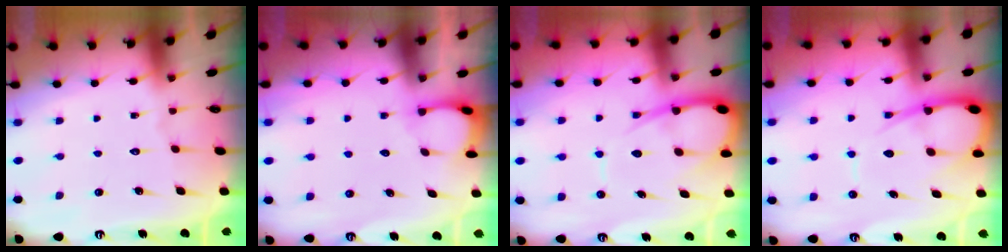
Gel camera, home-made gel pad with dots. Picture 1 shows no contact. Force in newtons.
{"total": 2.1, "press": 2.1, "slide": 0.3}
{"total": 9.8, "press": 9.7, "slide": 0.9}
{"total": 9.8, "press": 9.7, "slide": 0.9}